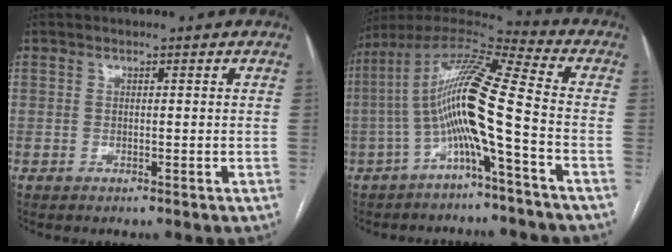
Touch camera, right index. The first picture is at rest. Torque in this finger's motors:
{"motor_torque": [2.14, 0.00, 1.05, 0.21]}